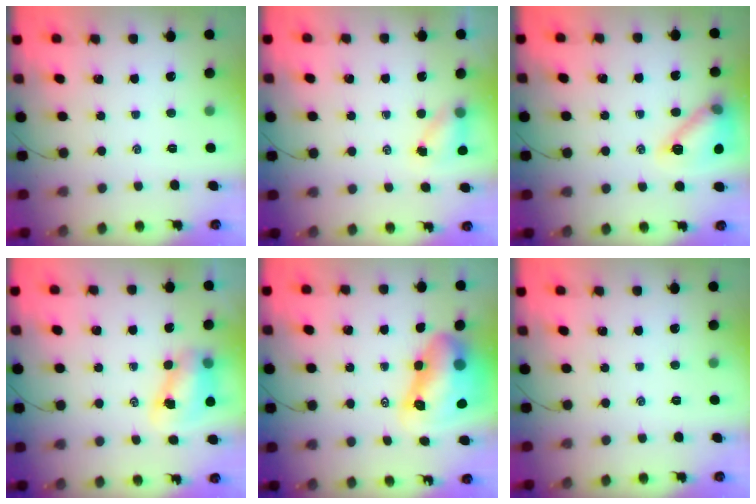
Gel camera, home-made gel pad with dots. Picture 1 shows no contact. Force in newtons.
{"total": 4.0, "press": 3.9, "slide": 0.6}
{"total": 14.2, "press": 14.2, "slide": 0.9}
{"total": 7.4, "press": 7.3, "slide": 1.4}
{"total": 13.0, "press": 12.5, "slide": 3.6}
{"total": 0.0}